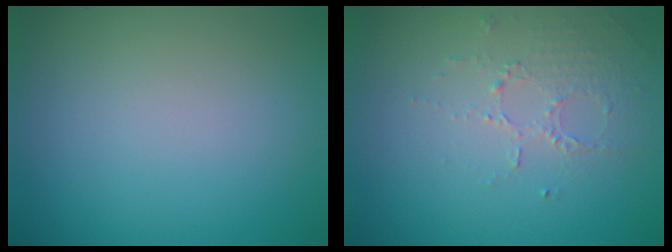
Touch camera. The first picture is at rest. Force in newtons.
{"total": 1.6, "press": 1.0, "slide": 1.3}